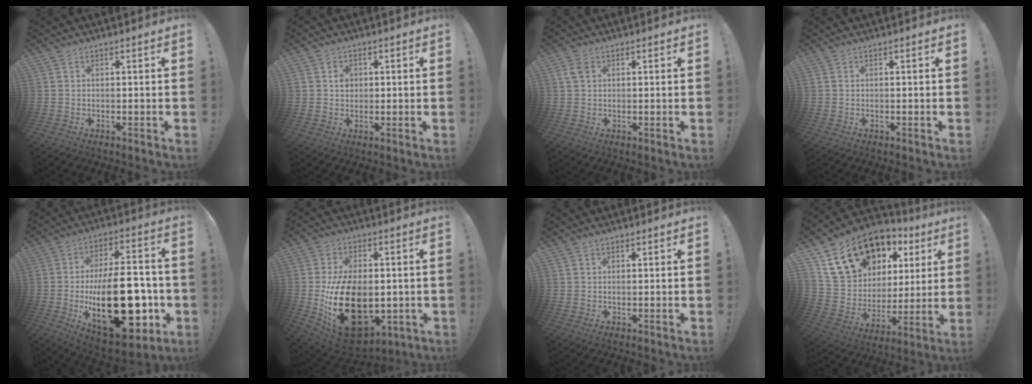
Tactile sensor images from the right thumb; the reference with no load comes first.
{"total": 2.9, "force": [0.4, 2.6, 1.2], "torque": [-0.003, -0.002, 0.000]}
{"total": 3.3, "force": [1.1, 2.2, 2.2], "torque": [-0.041, 0.004, 0.022]}
{"total": 0.0}
{"total": 33.2, "force": [-5.3, 16.0, 28.5], "torque": [-0.493, 0.025, -0.068]}
{"total": 25.3, "force": [-3.9, 16.2, 19.0], "torque": [-0.350, 0.011, -0.041]}
{"total": 0.6, "force": [0.3, 0.5, 0.2], "torque": [0.001, 0.001, 0.005]}
{"total": 20.8, "force": [12.5, 13.6, 9.6], "torque": [-0.161, -0.069, 0.254]}